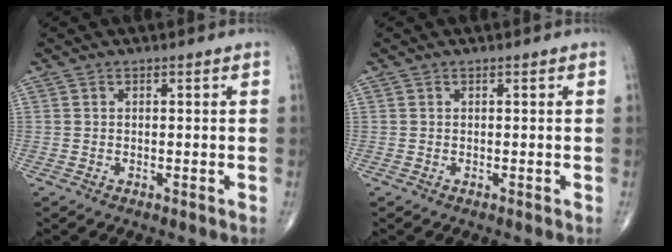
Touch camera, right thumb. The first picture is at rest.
{"total": 0.0}